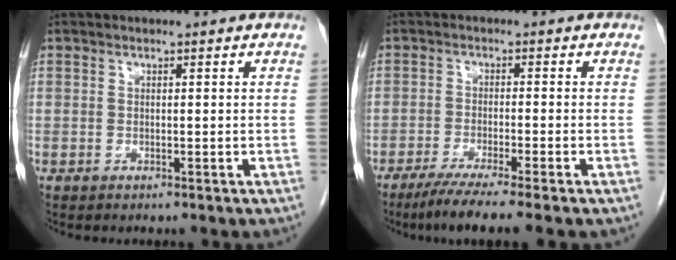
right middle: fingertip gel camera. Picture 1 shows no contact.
{"total": 7.0, "force": [-5.3, -0.8, 4.5], "torque": [-0.071, -0.019, -0.090]}